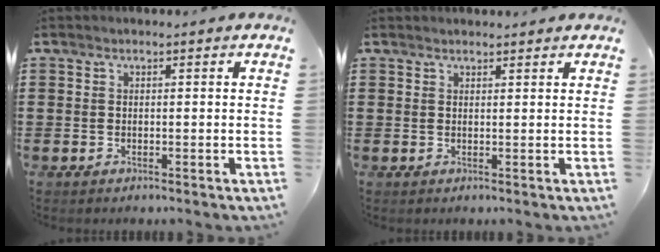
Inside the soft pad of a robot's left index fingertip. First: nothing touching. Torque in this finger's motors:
{"motor_torque": [1.39, -0.75, 0.08, 0.03]}